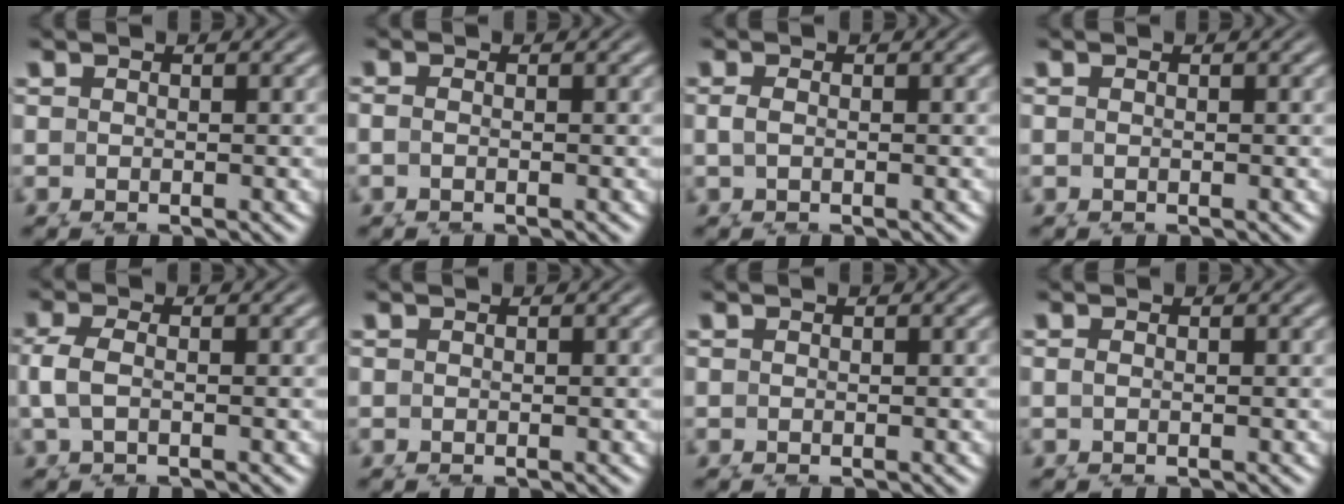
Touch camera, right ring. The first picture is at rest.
{"total": 0.8, "force": [0.0, 0.0, 0.8], "torque": [-0.019, -0.006, 0.003]}
{"total": 0.9, "force": [0.2, -0.3, 0.8], "torque": [-0.020, -0.010, 0.011]}
{"total": 0.0}
{"total": 2.7, "force": [0.6, 1.5, 2.1], "torque": [-0.062, -0.012, 0.018]}
{"total": 0.0}
{"total": 0.0}
{"total": 0.7, "force": [0.1, -0.7, 0.2], "torque": [-0.004, -0.006, 0.006]}